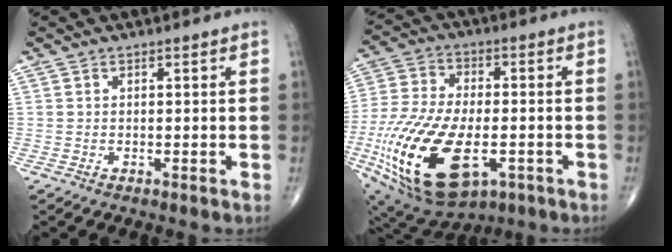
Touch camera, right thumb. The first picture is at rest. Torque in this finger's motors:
{"motor_torque": [2.75, 1.50, 2.53, -0.23, 0.91]}